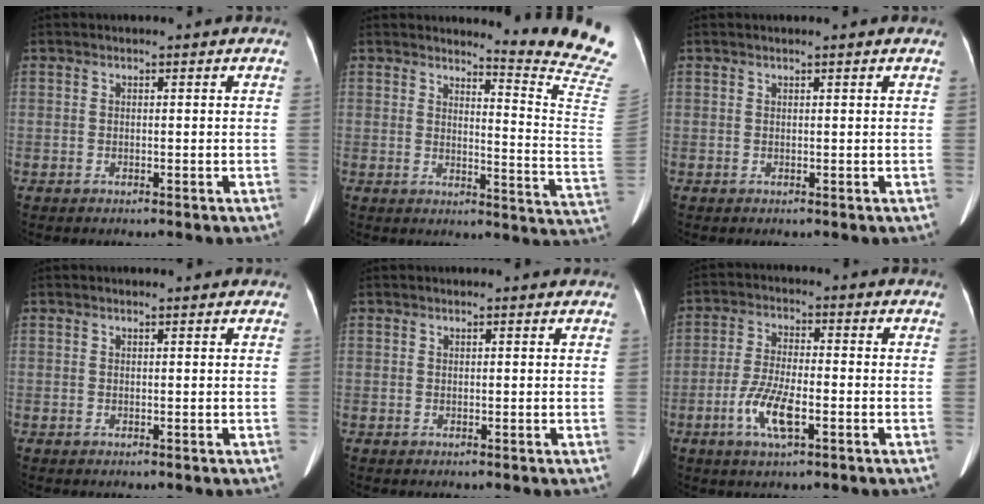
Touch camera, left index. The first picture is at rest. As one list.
[{"total": 14.6, "force": [14.1, -2.8, 2.3], "torque": [-0.027, -0.164, 0.140]}, {"total": 0.9, "force": [0.8, -0.1, 0.4], "torque": [-0.013, 0.010, 0.014]}, {"total": 1.0, "force": [1.0, 0.1, 0.3], "torque": [-0.014, 0.010, 0.011]}, {"total": 1.2, "force": [1.2, 0.1, 0.2], "torque": [-0.011, 0.004, 0.011]}, {"total": 7.0, "force": [-2.9, 1.7, 6.2], "torque": [-0.131, -0.005, -0.054]}]